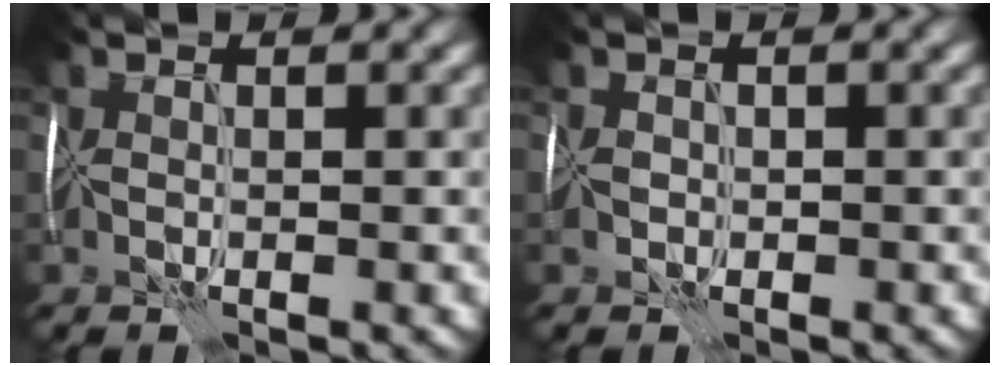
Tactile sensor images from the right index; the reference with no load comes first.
{"total": 1.1, "force": [-0.4, 1.0, 0.3], "torque": [-0.006, 0.000, -0.012]}